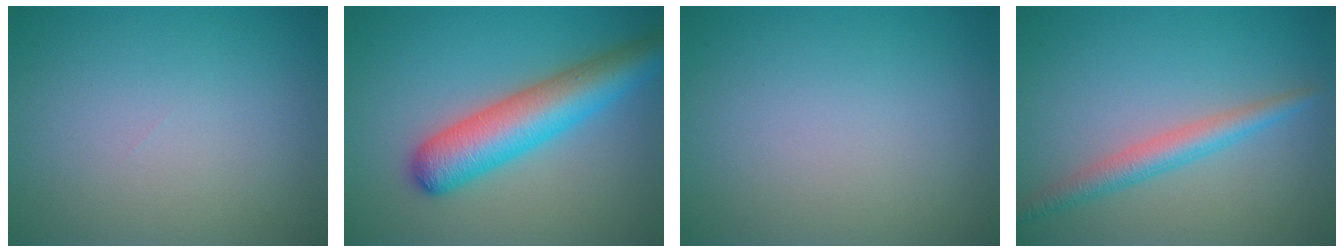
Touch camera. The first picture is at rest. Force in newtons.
{"total": 7.0, "press": 7.0, "slide": 0.2}
{"total": 0.0}
{"total": 2.8, "press": 2.8, "slide": 0.1}